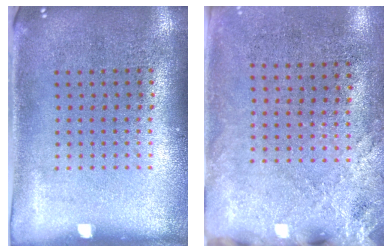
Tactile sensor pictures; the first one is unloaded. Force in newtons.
{"total": 2.5, "press": 2.1, "slide": 1.4}